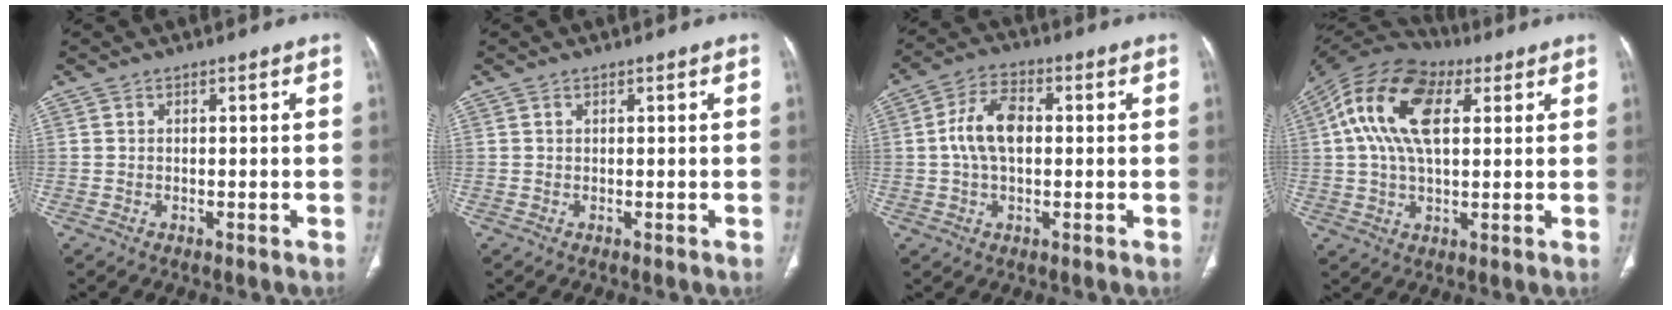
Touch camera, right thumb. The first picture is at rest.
{"total": 0.0}
{"total": 8.7, "force": [0.4, 5.1, 7.1], "torque": [-0.134, 0.018, 0.001]}
{"total": 16.8, "force": [4.5, 9.0, 13.5], "torque": [-0.258, 0.024, 0.073]}